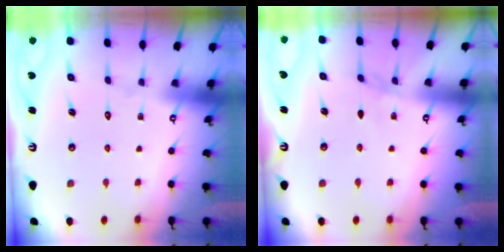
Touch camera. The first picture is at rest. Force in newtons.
{"total": 2.9, "press": 2.9, "slide": 0.4}